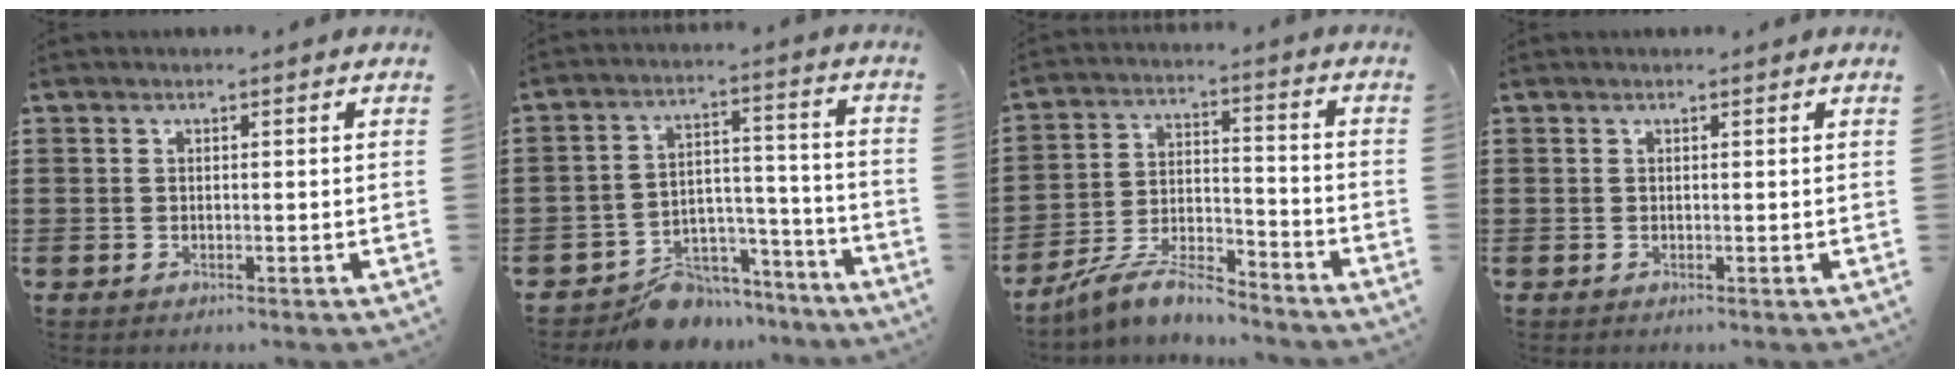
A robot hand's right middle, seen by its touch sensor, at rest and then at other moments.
{"total": 9.0, "force": [-8.3, 3.3, 1.5], "torque": [-0.012, 0.042, -0.153]}
{"total": 7.8, "force": [-7.0, 1.3, 3.0], "torque": [-0.066, 0.008, -0.139]}
{"total": 0.0}